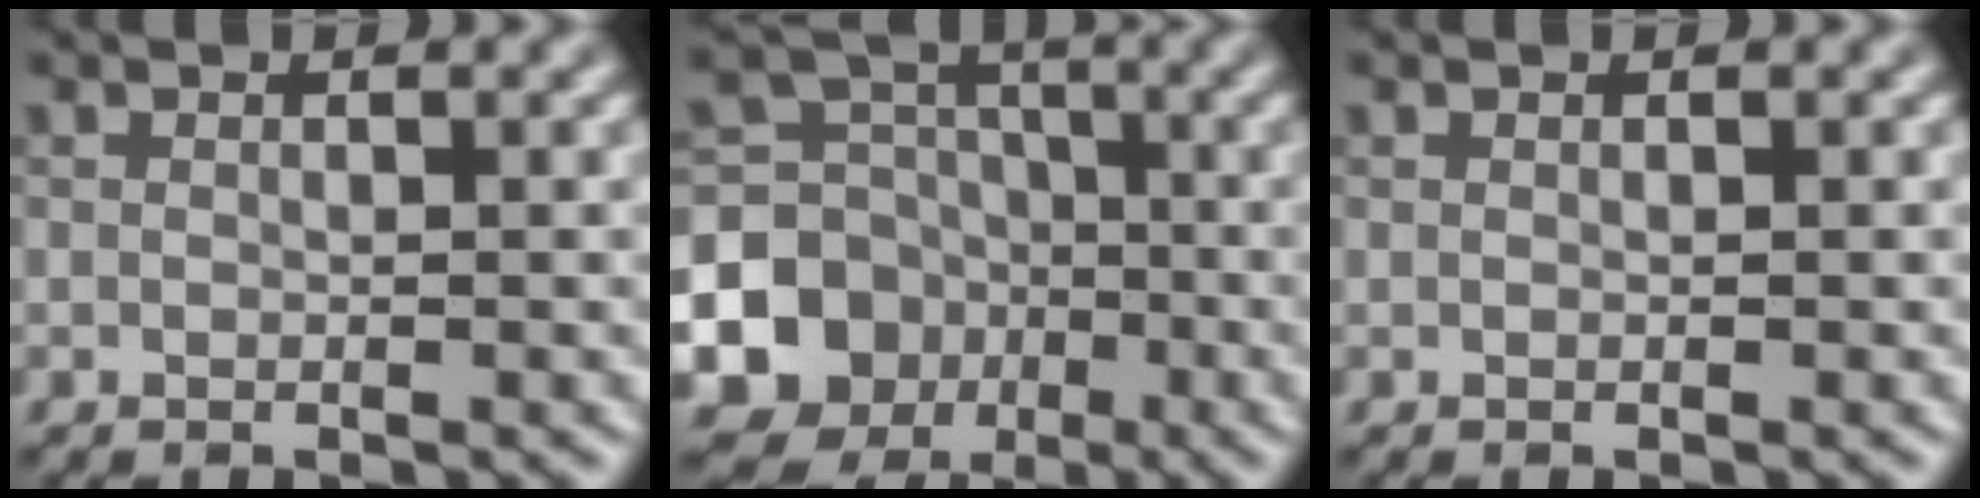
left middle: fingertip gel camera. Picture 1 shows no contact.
{"total": 10.3, "force": [-3.6, 9.3, 2.6], "torque": [-0.053, -0.027, -0.086]}
{"total": 0.0}